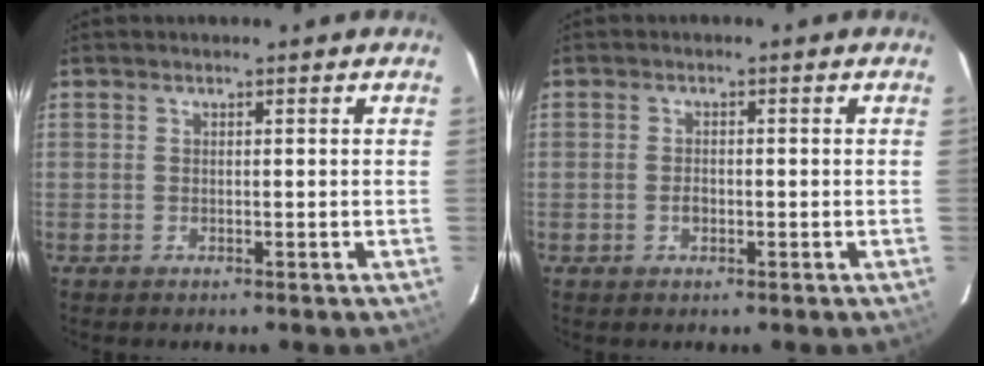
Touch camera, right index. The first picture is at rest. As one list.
[{"total": 1.6, "force": [-0.6, 1.2, 1.0], "torque": [-0.019, 0.003, -0.011]}]